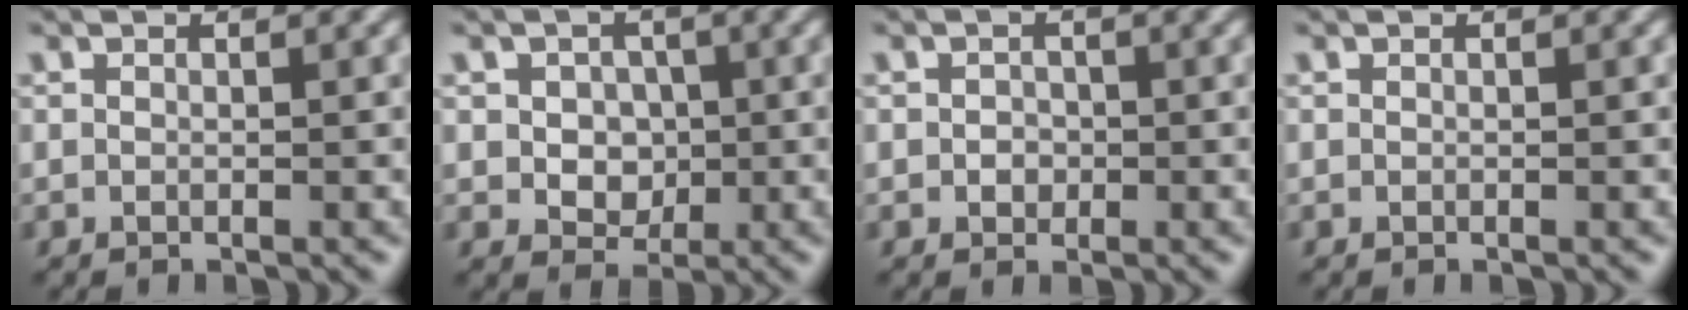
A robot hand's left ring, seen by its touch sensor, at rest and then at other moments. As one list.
[{"total": 3.0, "force": [0.1, 2.5, 1.7], "torque": [-0.022, -0.003, -0.004]}, {"total": 1.2, "force": [0.0, 1.1, 0.5], "torque": [-0.006, -0.003, -0.004]}, {"total": 0.0}]